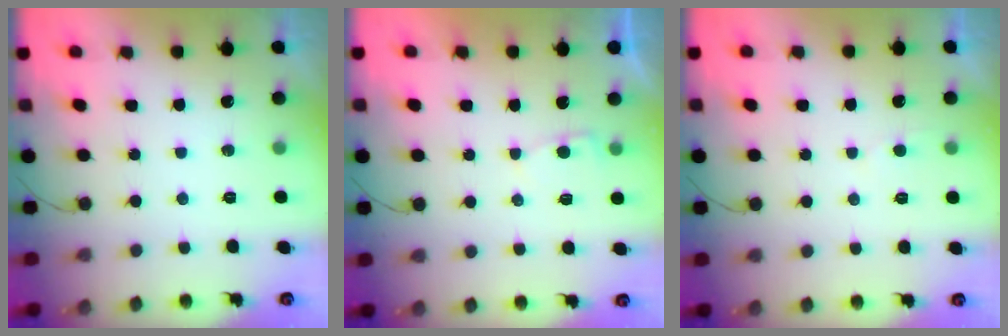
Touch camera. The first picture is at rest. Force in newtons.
{"total": 2.3, "press": 2.3, "slide": 0.2}
{"total": 2.6, "press": 2.6, "slide": 0.2}